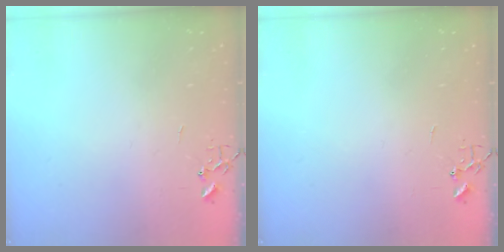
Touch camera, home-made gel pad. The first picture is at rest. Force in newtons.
{"total": 0.0}